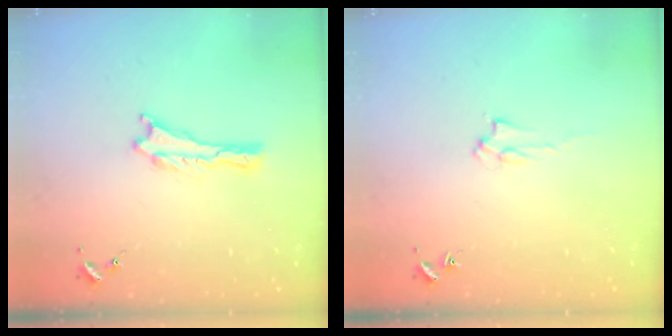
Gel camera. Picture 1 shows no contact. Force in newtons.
{"total": 1.6, "press": 1.6, "slide": 0.2}